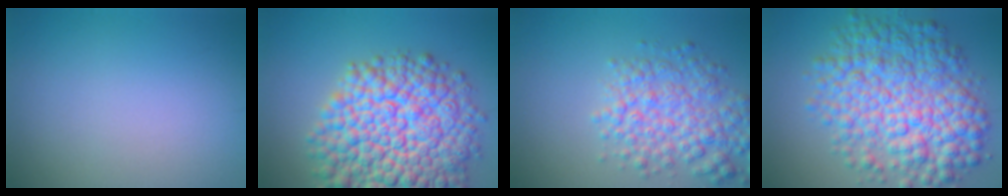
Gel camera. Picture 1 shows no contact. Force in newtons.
{"total": 14.5, "press": 14.5, "slide": 0.5}
{"total": 5.4, "press": 5.4, "slide": 0.2}
{"total": 10.0, "press": 10.0, "slide": 0.1}